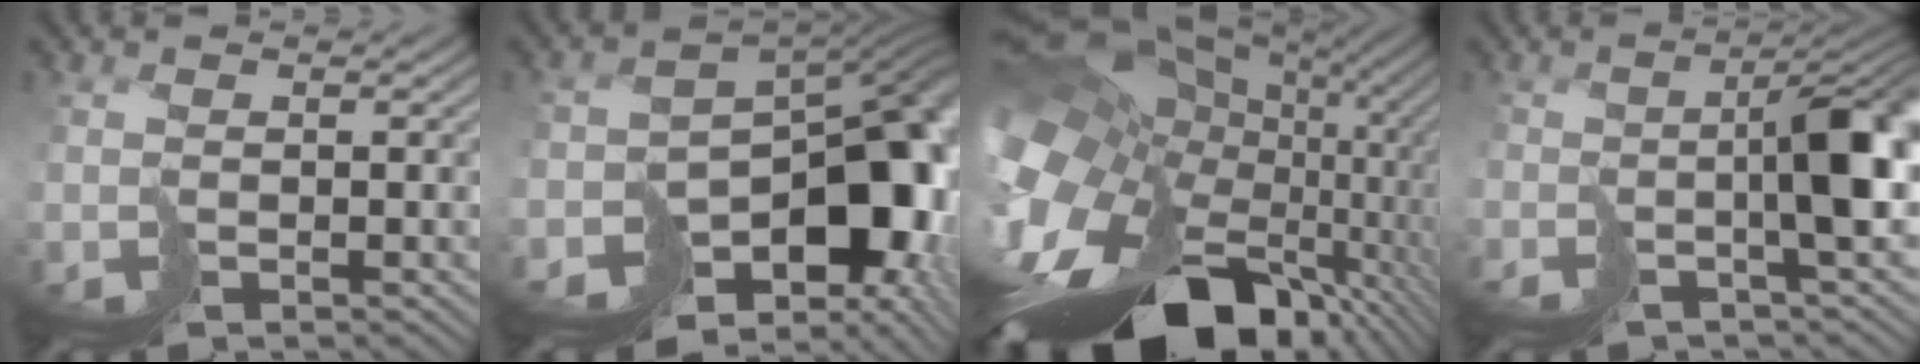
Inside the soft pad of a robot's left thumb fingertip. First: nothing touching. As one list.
[{"total": 15.1, "force": [-5.7, 9.1, 10.6], "torque": [-0.112, -0.042, -0.054]}, {"total": 18.6, "force": [-3.2, 12.5, 13.4], "torque": [-0.281, -0.021, -0.041]}, {"total": 5.2, "force": [-1.5, 1.1, 4.8], "torque": [-0.060, -0.001, -0.023]}]